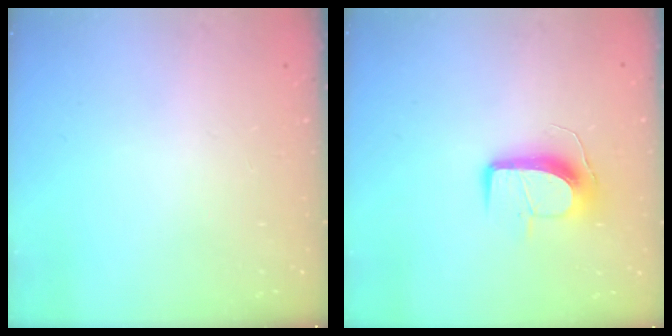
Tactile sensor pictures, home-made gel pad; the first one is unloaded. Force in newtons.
{"total": 10.6, "press": 10.6, "slide": 0.1}